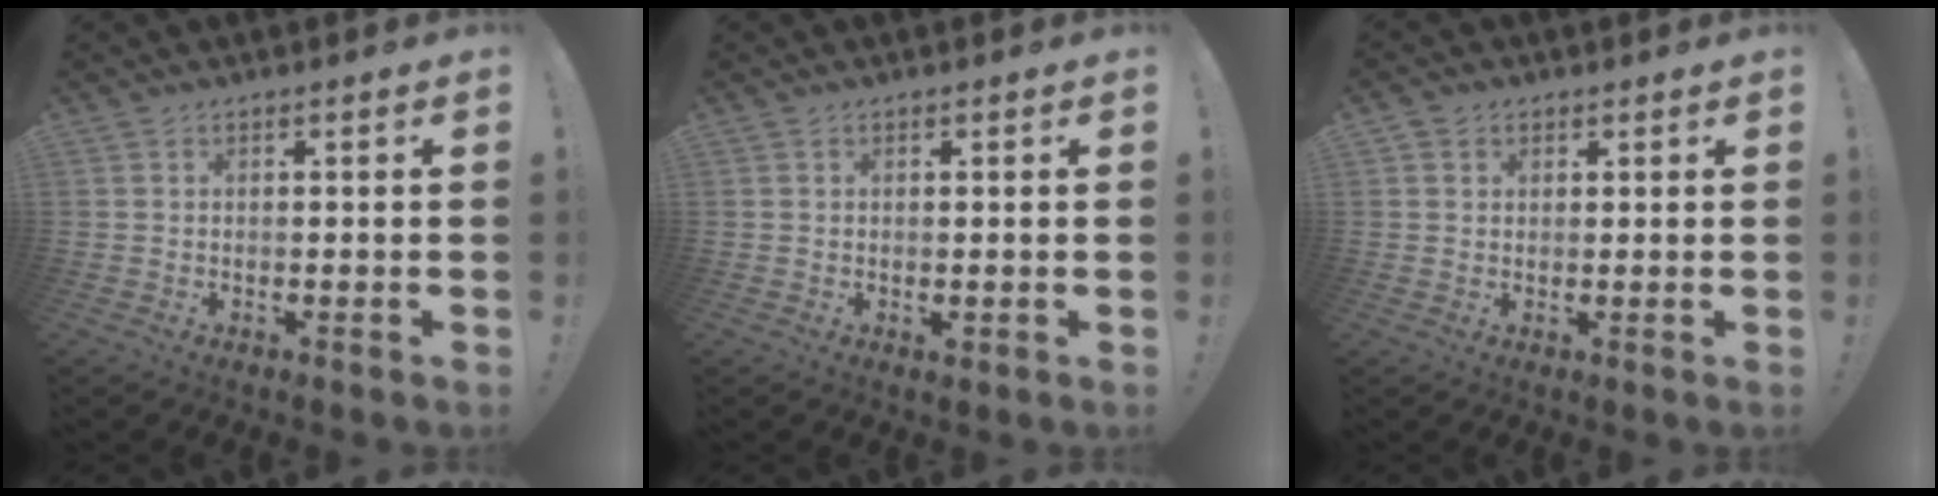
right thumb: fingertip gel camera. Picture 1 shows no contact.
{"total": 0.5, "force": [0.2, 0.4, 0.3], "torque": [-0.003, -0.001, 0.004]}
{"total": 2.1, "force": [1.0, 1.8, 0.5], "torque": [-0.008, 0.000, 0.019]}